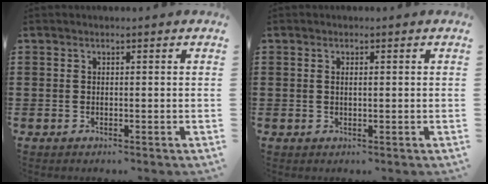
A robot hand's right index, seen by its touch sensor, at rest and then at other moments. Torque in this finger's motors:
{"motor_torque": [-0.13, 0.49, -0.04, -0.01]}